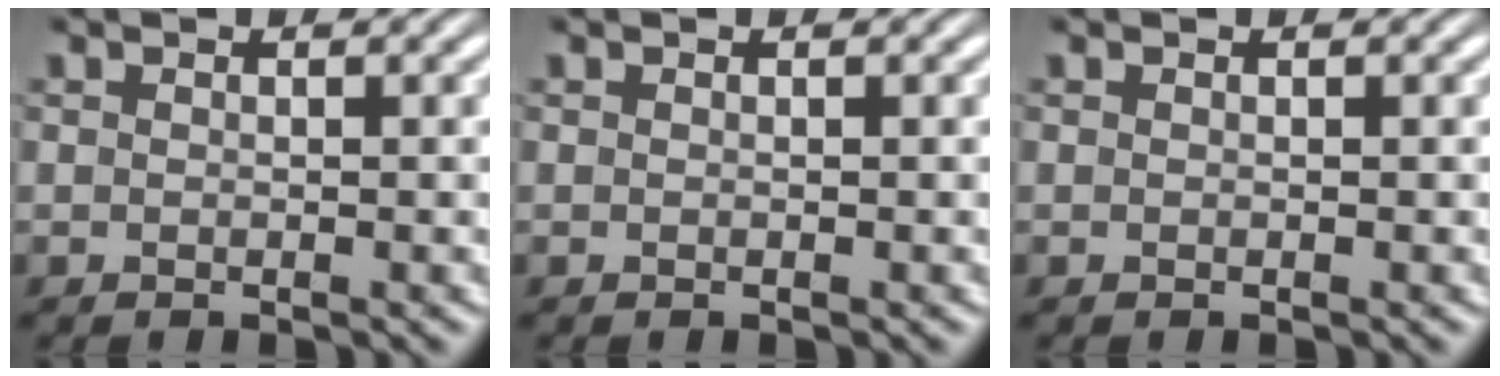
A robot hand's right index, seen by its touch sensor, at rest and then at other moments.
{"total": 0.0}
{"total": 0.0}